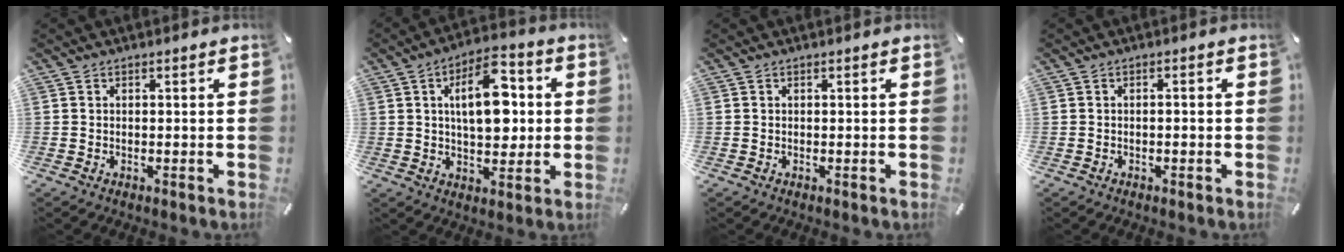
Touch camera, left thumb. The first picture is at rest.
{"total": 14.2, "force": [2.6, 8.1, 11.4], "torque": [-0.179, 0.000, 0.040]}
{"total": 0.0}
{"total": 1.2, "force": [-0.7, 0.3, 0.9], "torque": [-0.016, 0.002, -0.014]}